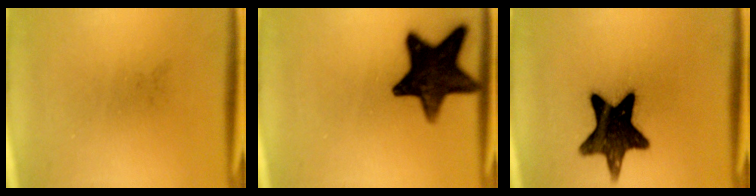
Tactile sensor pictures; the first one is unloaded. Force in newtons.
{"total": 15.3}
{"total": 15.3}